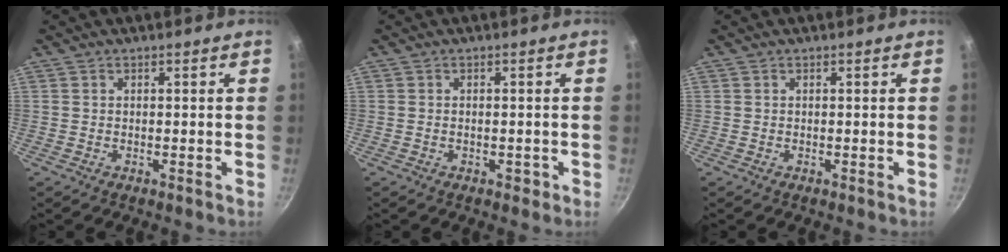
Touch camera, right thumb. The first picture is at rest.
{"total": 1.3, "force": [-0.6, 0.8, 0.8], "torque": [-0.007, 0.004, -0.006]}
{"total": 0.0}